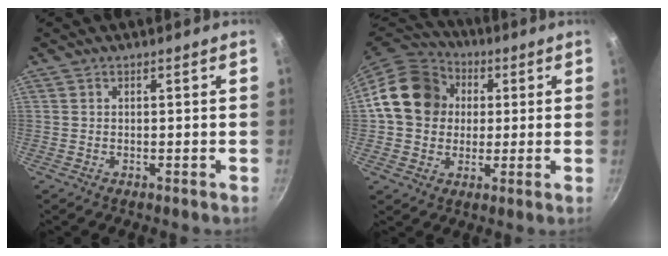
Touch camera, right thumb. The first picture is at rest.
{"total": 16.1, "force": [2.4, 13.7, 8.2], "torque": [-0.117, 0.026, 0.027]}